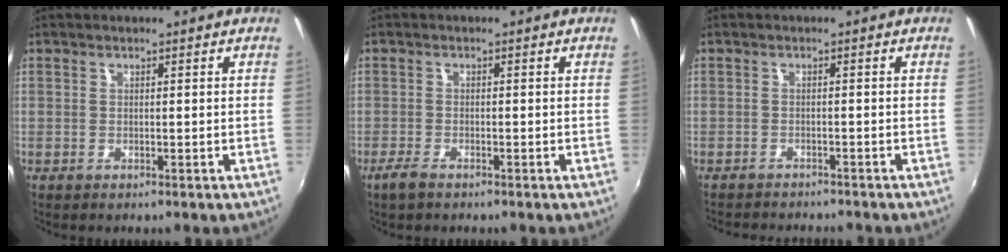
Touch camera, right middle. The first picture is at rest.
{"total": 2.5, "force": [-1.9, 0.7, 1.4], "torque": [-0.039, -0.005, -0.039]}
{"total": 6.1, "force": [-5.7, 1.1, 1.8], "torque": [-0.049, -0.013, -0.084]}